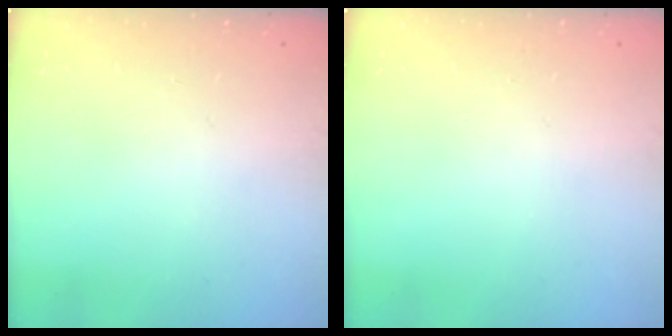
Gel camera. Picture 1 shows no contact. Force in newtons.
{"total": 0.0}